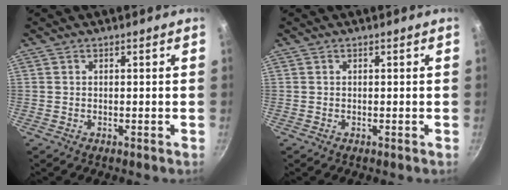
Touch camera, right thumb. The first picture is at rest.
{"total": 0.0}